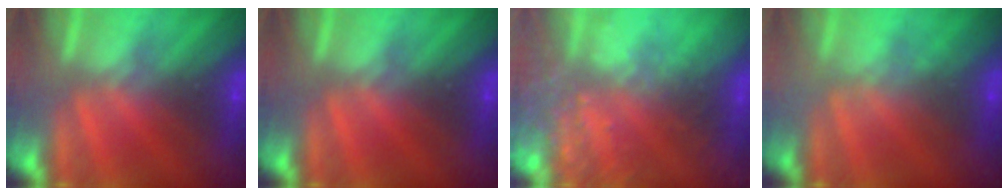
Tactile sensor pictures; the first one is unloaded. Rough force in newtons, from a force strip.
{"total": 0.0}
{"total": 8.1}
{"total": 1.8}